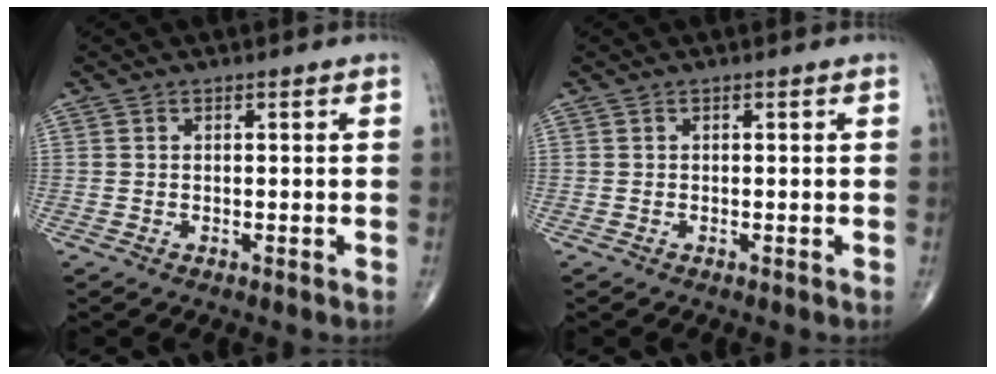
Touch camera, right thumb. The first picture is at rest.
{"total": 0.0}